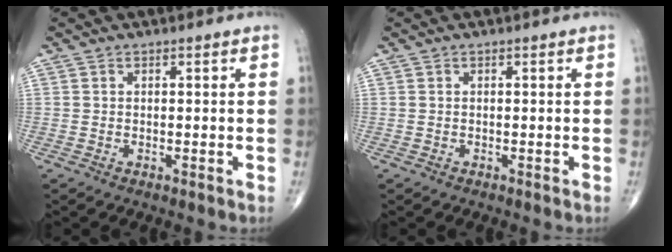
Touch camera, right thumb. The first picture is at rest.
{"total": 0.0}